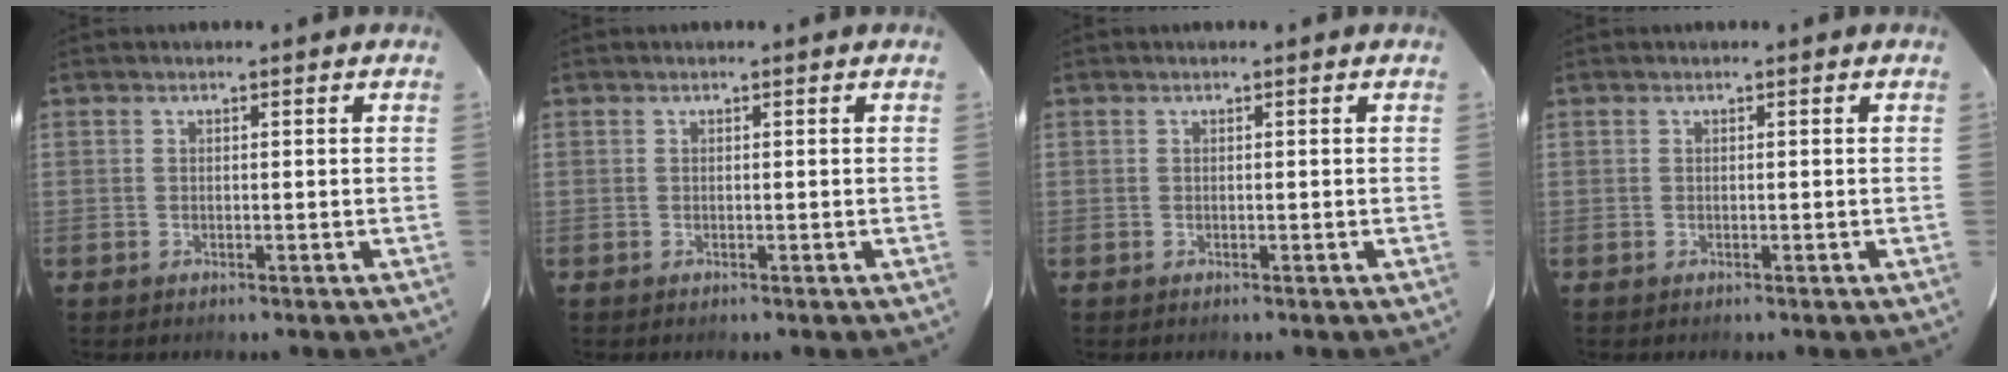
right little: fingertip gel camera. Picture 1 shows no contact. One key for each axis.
{"total": 0.0}
{"total": 0.0}
{"total": 0.0}